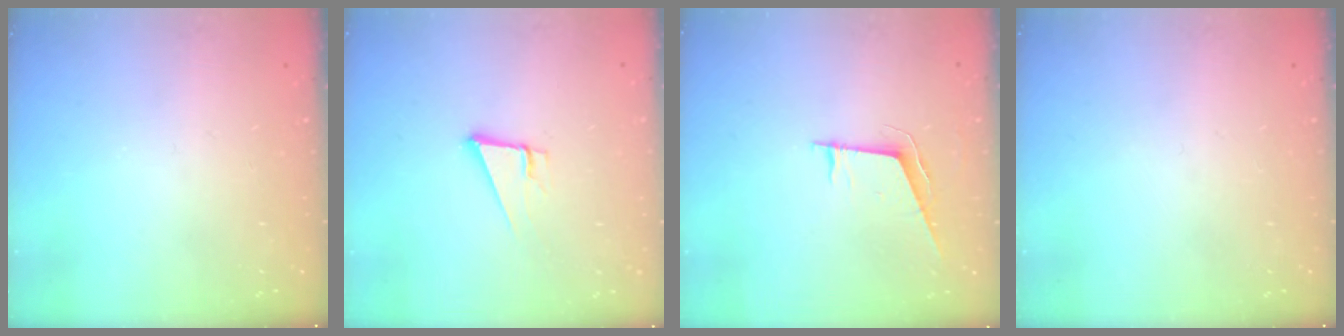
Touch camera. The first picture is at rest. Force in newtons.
{"total": 6.8, "press": 6.3, "slide": 2.5}
{"total": 6.6, "press": 6.2, "slide": 2.4}
{"total": 0.0}